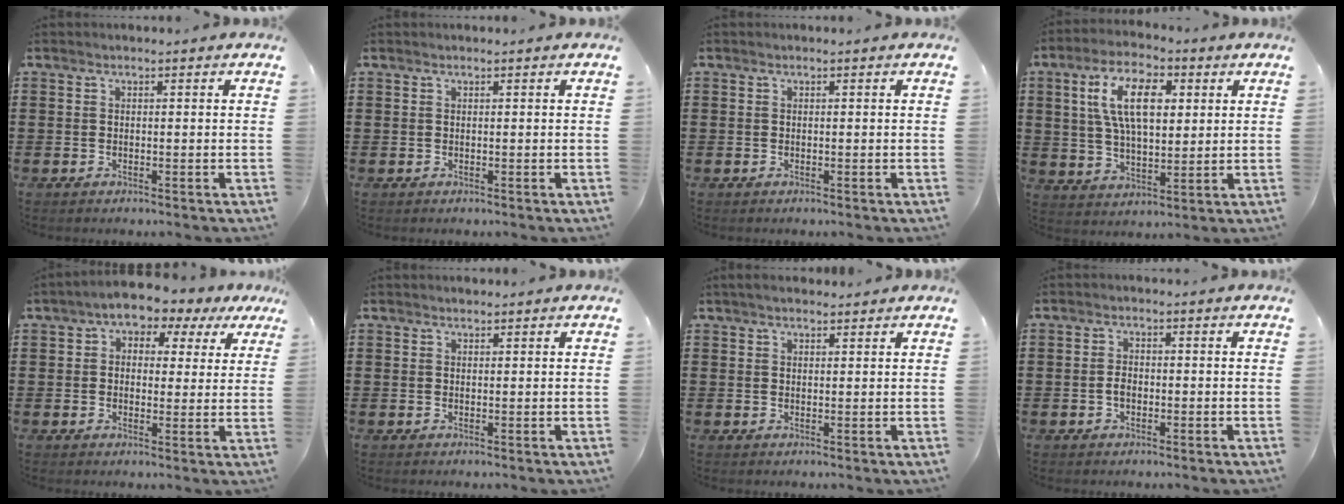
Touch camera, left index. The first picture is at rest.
{"total": 0.0}
{"total": 0.0}
{"total": 10.8, "force": [3.6, 5.2, 8.7], "torque": [-0.178, 0.013, 0.059]}
{"total": 3.7, "force": [2.6, 2.1, 1.6], "torque": [-0.044, -0.009, 0.038]}
{"total": 0.7, "force": [0.7, 0.2, 0.1], "torque": [-0.003, 0.001, 0.014]}
{"total": 1.8, "force": [1.6, 0.5, 0.7], "torque": [-0.016, 0.005, 0.031]}
{"total": 1.9, "force": [-0.5, 1.2, 1.4], "torque": [-0.036, 0.001, -0.013]}